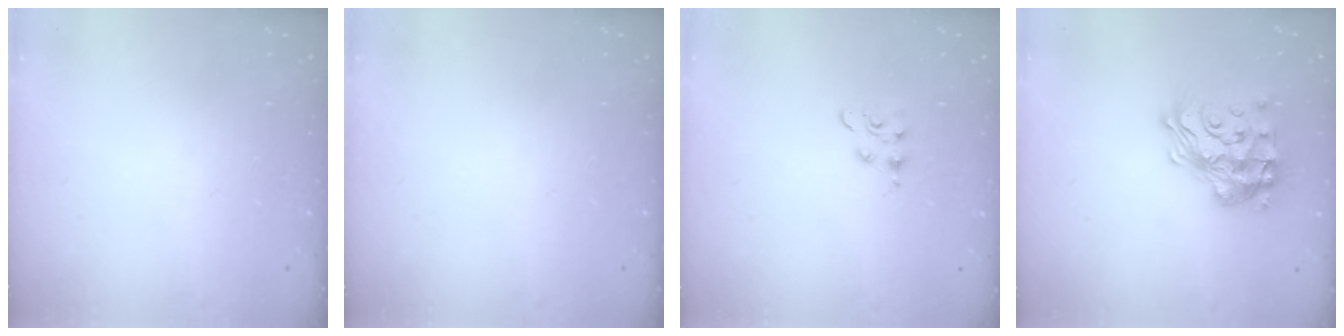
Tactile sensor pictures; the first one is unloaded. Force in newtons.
{"total": 0.0}
{"total": 3.2, "press": 3.1, "slide": 0.4}
{"total": 20.7, "press": 20.7, "slide": 1.2}